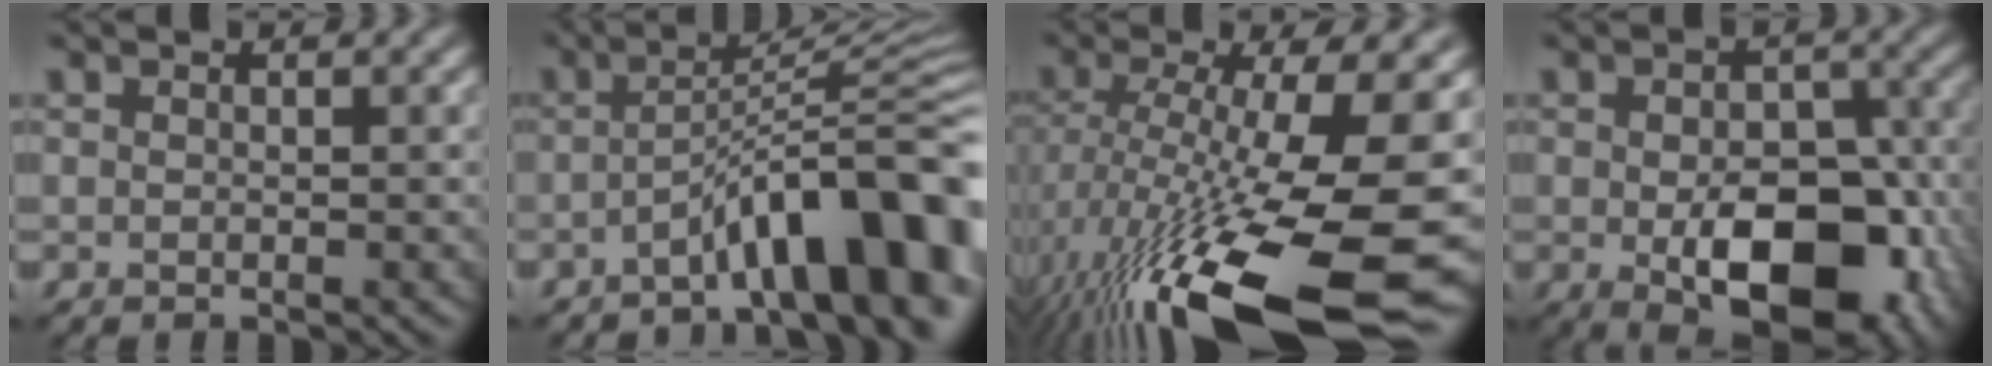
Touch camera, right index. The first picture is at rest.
{"total": 10.9, "force": [-5.0, 2.6, 9.4], "torque": [-0.118, 0.020, -0.077]}
{"total": 16.4, "force": [-5.3, 4.8, 14.8], "torque": [-0.272, -0.022, -0.080]}
{"total": 11.5, "force": [-3.7, 6.4, 8.8], "torque": [-0.128, -0.020, -0.048]}